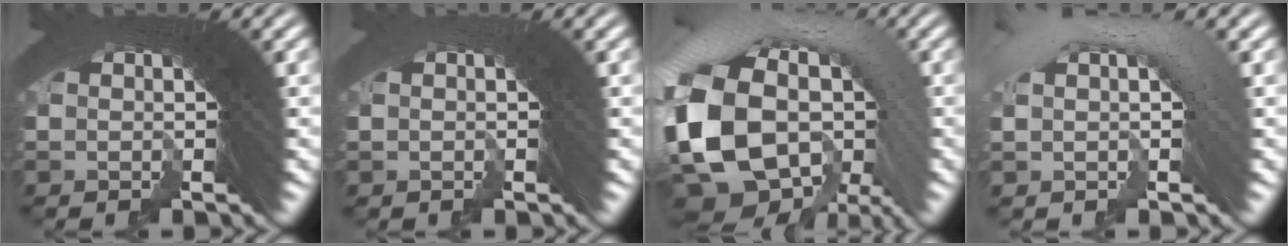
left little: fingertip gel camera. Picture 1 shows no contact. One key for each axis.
{"total": 0.7, "fx": -0.4, "fy": -0.2, "fz": -0.6, "tx": 0.013, "ty": 0.004, "tz": -0.007}
{"total": 12.9, "fx": -0.2, "fy": 9.3, "fz": 8.9, "tx": -0.206, "ty": -0.013, "tz": -0.005}
{"total": 2.8, "fx": 1.1, "fy": 0.6, "fz": 2.5, "tx": -0.034, "ty": 0.031, "tz": 0.013}